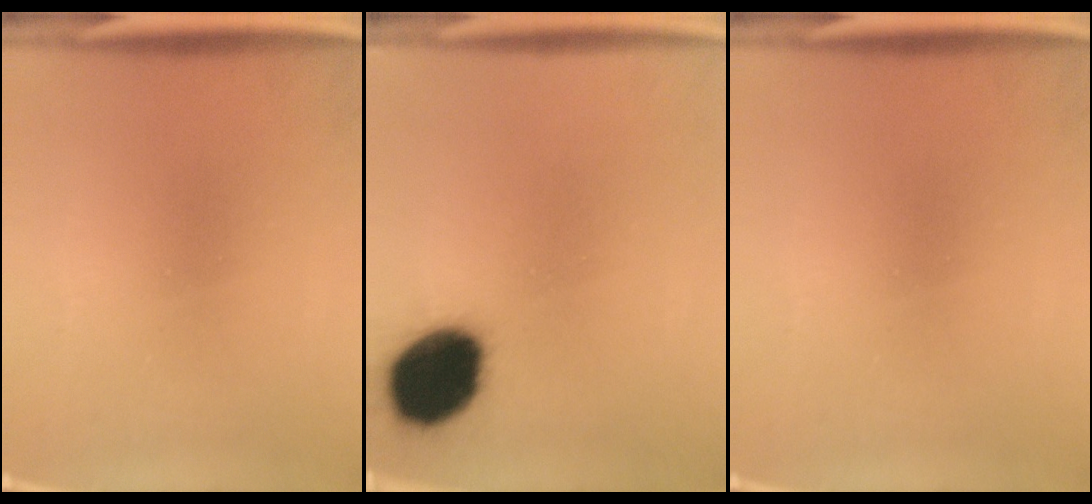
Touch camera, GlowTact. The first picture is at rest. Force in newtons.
{"total": 17.1}
{"total": 0.0}